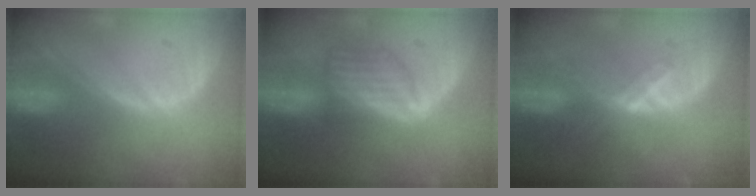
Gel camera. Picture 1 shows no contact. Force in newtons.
{"total": 6.1, "press": 5.9, "slide": 1.3}
{"total": 5.7, "press": 5.0, "slide": 2.8}